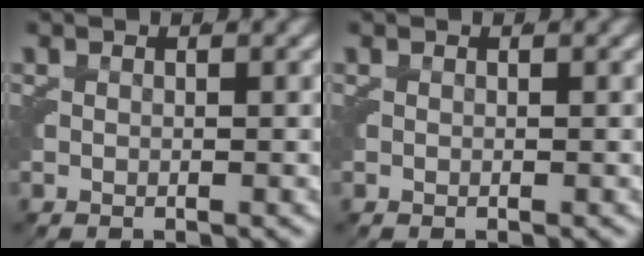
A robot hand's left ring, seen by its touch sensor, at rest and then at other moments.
{"total": 0.0}